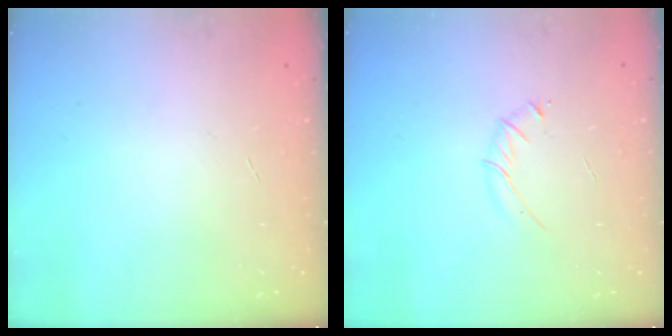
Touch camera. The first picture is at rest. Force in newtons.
{"total": 3.2, "press": 3.1, "slide": 0.9}